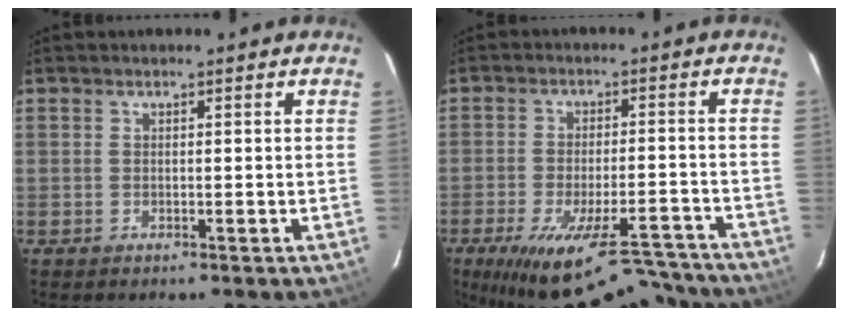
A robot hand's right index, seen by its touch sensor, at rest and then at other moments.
{"total": 20.0, "force": [-16.9, 5.3, 9.3], "torque": [-0.168, -0.020, -0.235]}